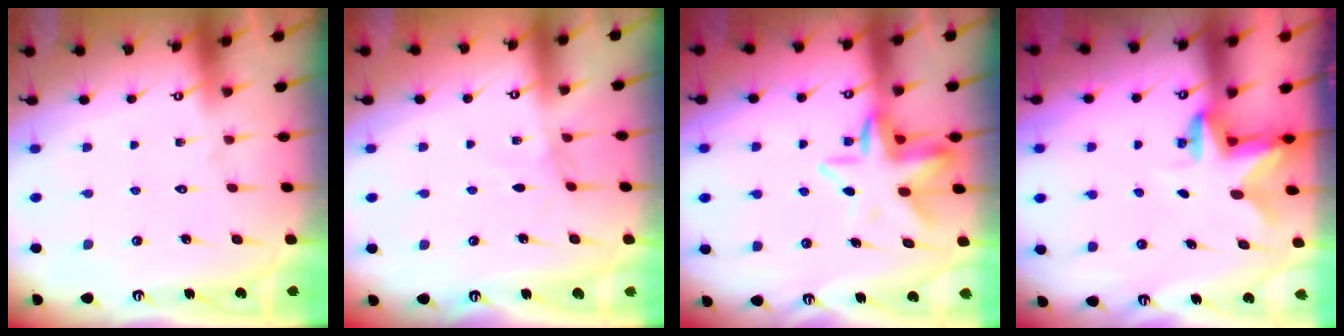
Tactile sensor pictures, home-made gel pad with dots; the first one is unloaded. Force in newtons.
{"total": 0.0}
{"total": 9.2, "press": 8.8, "slide": 2.6}
{"total": 2.5, "press": 2.4, "slide": 0.6}